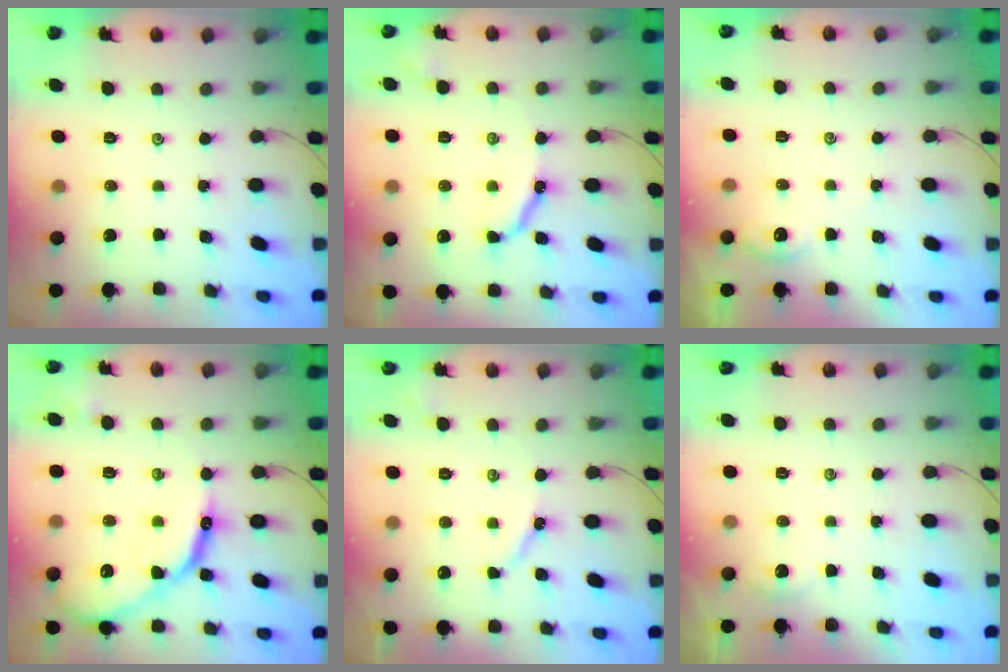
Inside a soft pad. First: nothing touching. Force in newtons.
{"total": 9.6, "press": 9.6, "slide": 0.8}
{"total": 2.0, "press": 2.0, "slide": 0.2}
{"total": 17.3, "press": 17.3, "slide": 0.9}
{"total": 4.8, "press": 4.8, "slide": 0.5}
{"total": 0.0}